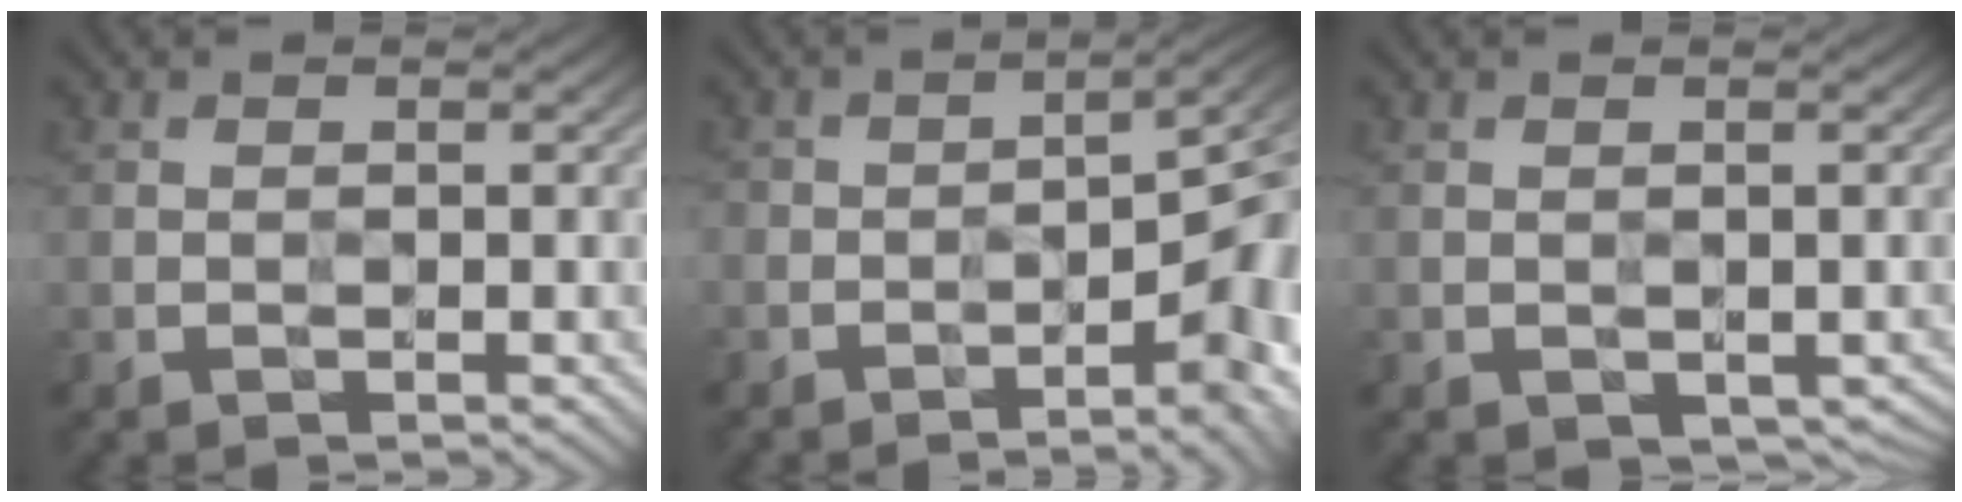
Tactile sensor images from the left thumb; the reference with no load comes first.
{"total": 6.4, "force": [-3.1, 2.2, 5.1], "torque": [-0.060, 0.001, -0.043]}
{"total": 2.0, "force": [-0.5, 1.3, 1.4], "torque": [-0.024, -0.013, -0.002]}